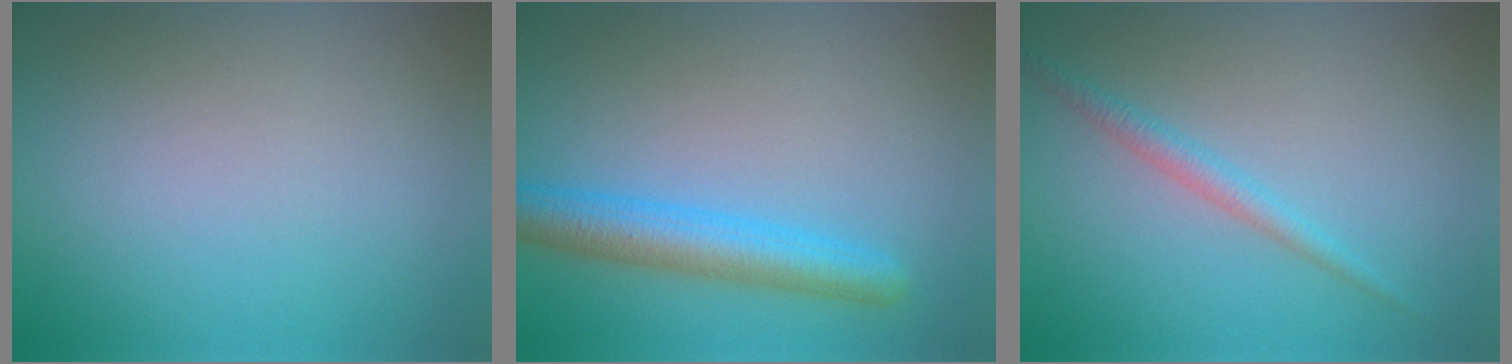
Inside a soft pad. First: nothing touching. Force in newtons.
{"total": 4.8, "press": 4.8, "slide": 0.2}
{"total": 1.7, "press": 1.7, "slide": 0.1}